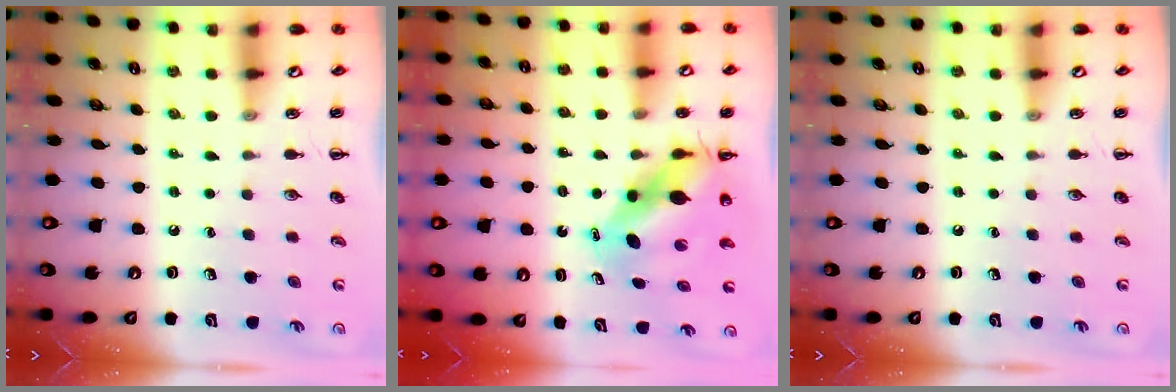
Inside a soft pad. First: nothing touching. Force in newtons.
{"total": 9.3, "press": 9.0, "slide": 2.4}
{"total": 0.0}